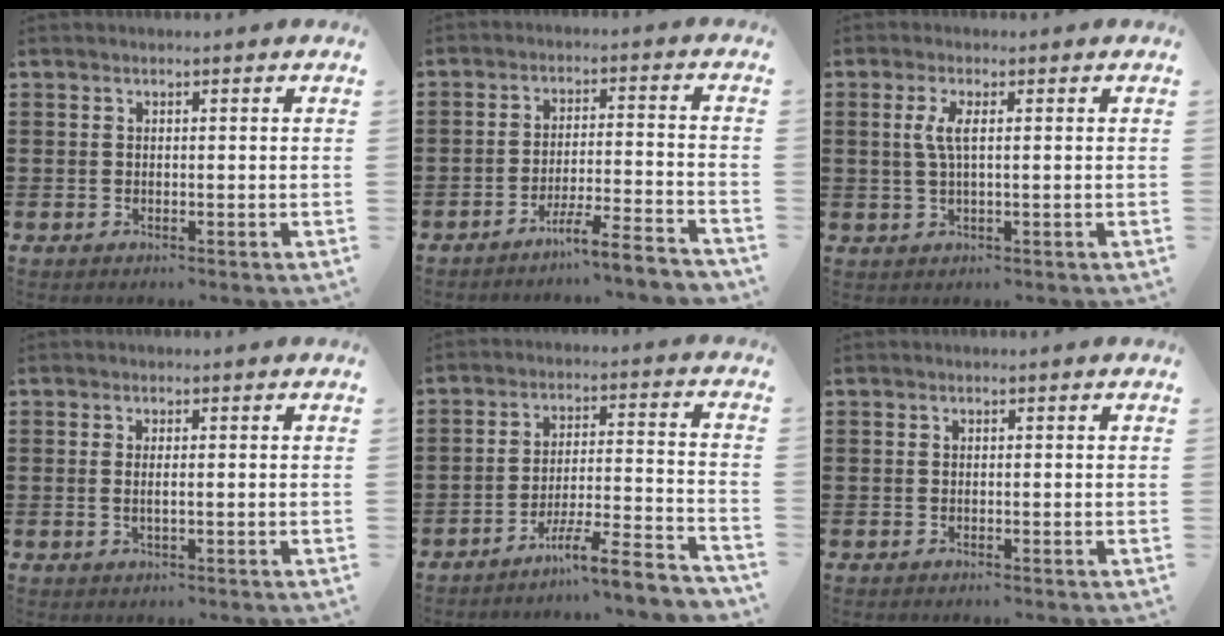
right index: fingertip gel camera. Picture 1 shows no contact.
{"total": 6.1, "force": [-5.3, -0.3, 3.0], "torque": [-0.056, -0.012, -0.102]}
{"total": 3.2, "force": [0.5, 0.7, 3.1], "torque": [-0.070, -0.001, 0.005]}
{"total": 1.3, "force": [0.1, 0.1, 1.3], "torque": [-0.024, 0.000, 0.001]}
{"total": 8.2, "force": [-6.8, 0.5, 4.6], "torque": [-0.077, 0.002, -0.128]}
{"total": 0.0}